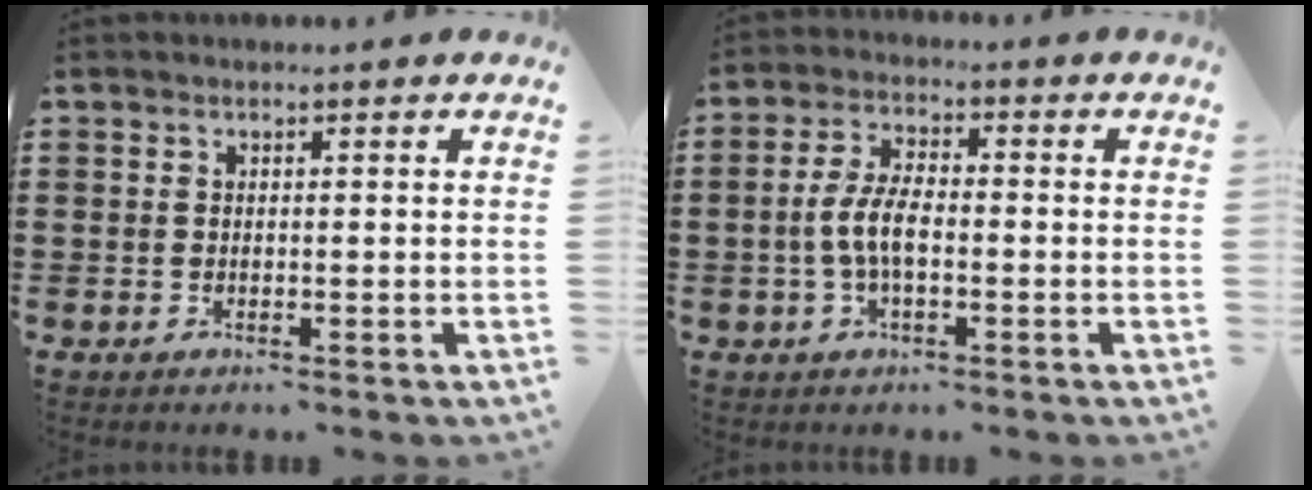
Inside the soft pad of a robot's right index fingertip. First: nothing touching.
{"total": 5.7, "force": [-1.1, 2.4, 5.0], "torque": [-0.124, -0.004, -0.030]}